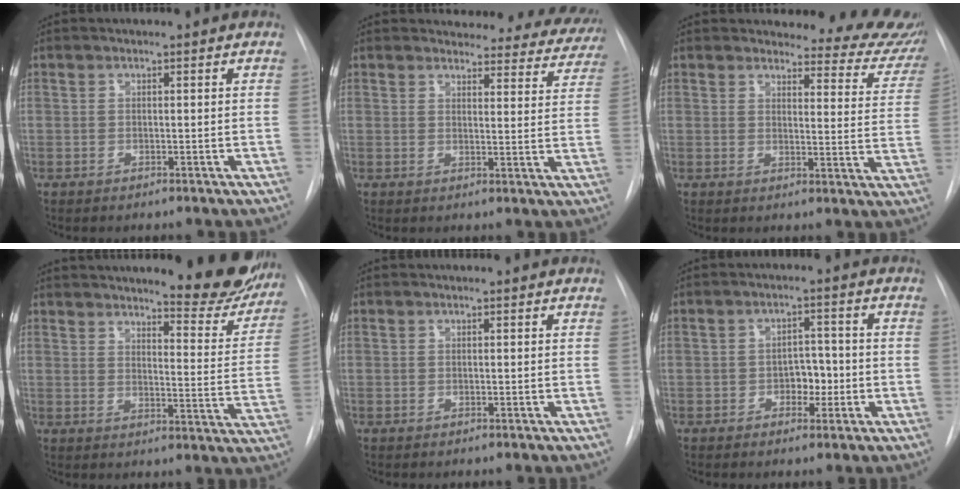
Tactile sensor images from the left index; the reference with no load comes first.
{"total": 18.3, "force": [17.5, 4.9, 2.4], "torque": [0.003, -0.057, 0.176]}
{"total": 14.9, "force": [14.2, 3.8, 2.5], "torque": [0.019, -0.084, 0.123]}
{"total": 14.9, "force": [13.2, 2.5, 6.6], "torque": [-0.068, -0.044, 0.155]}
{"total": 0.0}
{"total": 3.8, "force": [-1.4, 2.4, 2.6], "torque": [-0.028, 0.003, -0.020]}